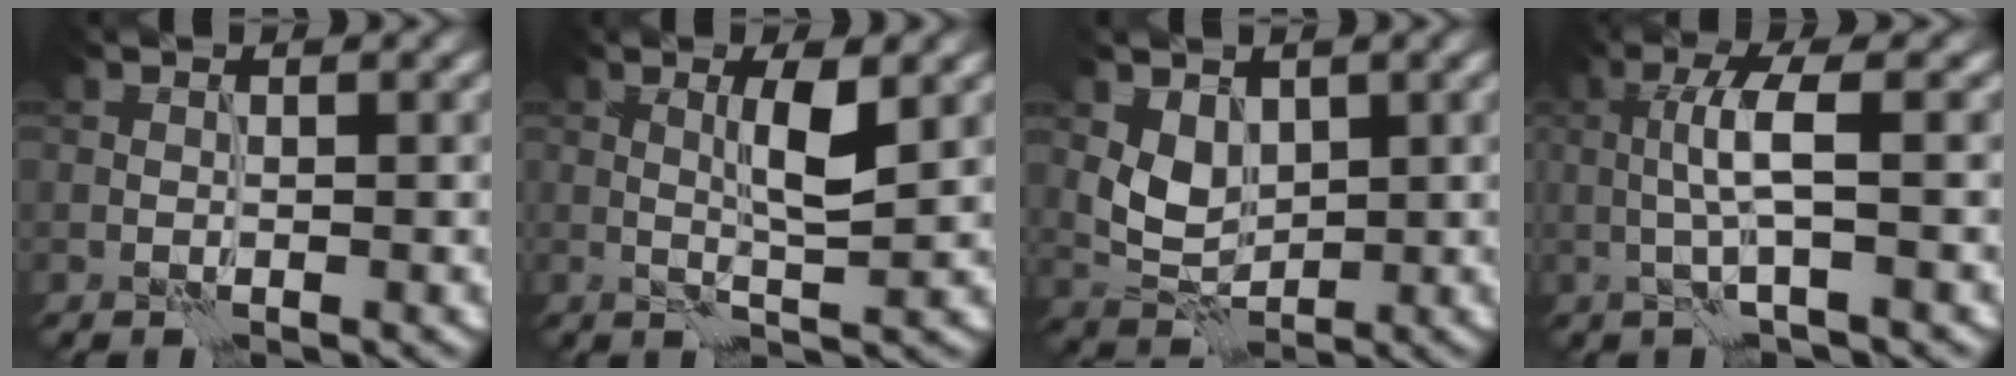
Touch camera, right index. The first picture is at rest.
{"total": 3.4, "force": [0.8, 0.4, 3.3], "torque": [-0.061, 0.000, 0.012]}
{"total": 3.0, "force": [1.1, 2.1, 1.8], "torque": [-0.036, -0.007, 0.025]}
{"total": 3.7, "force": [-0.1, 0.3, 3.7], "torque": [-0.075, 0.008, -0.007]}